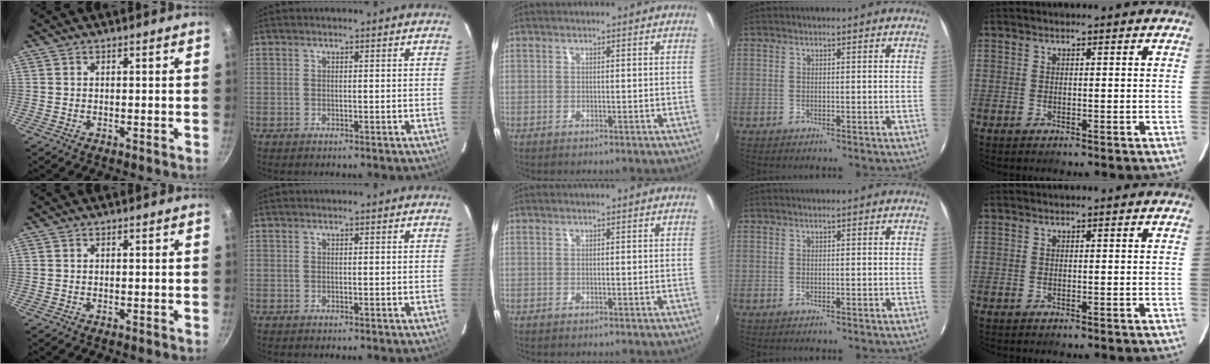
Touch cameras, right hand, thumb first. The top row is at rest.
{}